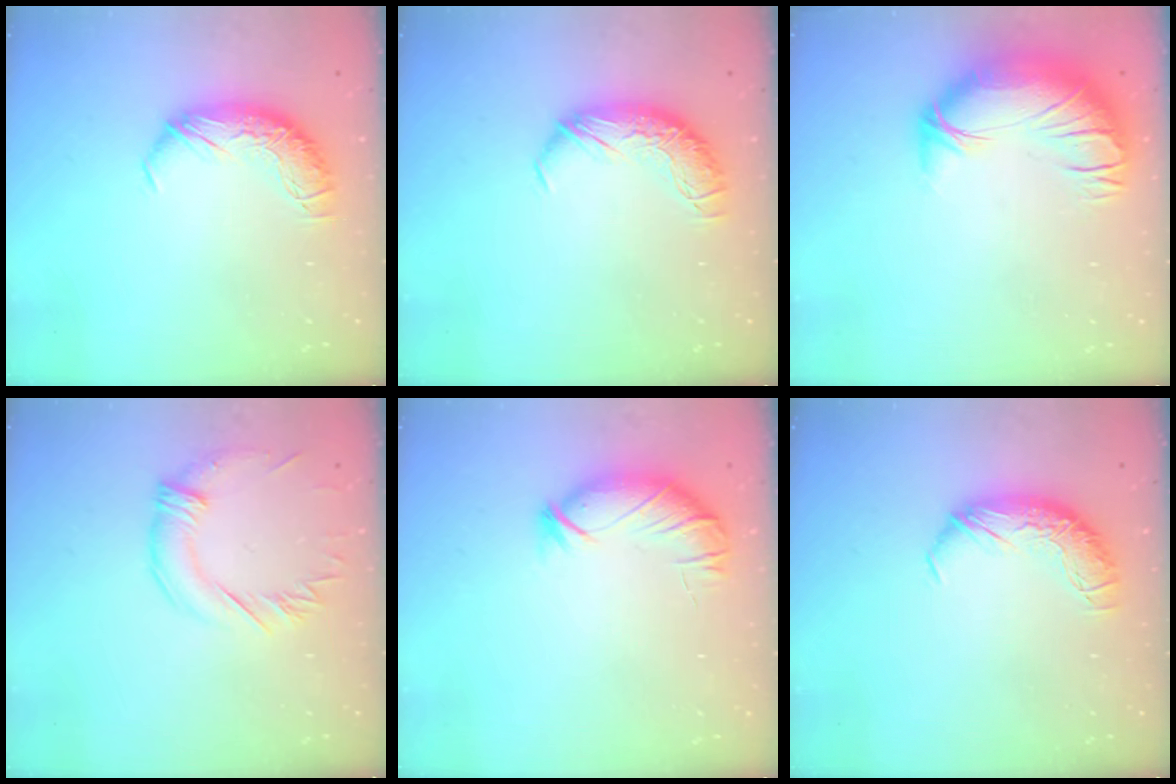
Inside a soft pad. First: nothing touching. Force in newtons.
{"total": 0.0}
{"total": 3.6, "press": 2.0, "slide": 3.1}
{"total": 1.3, "press": 0.3, "slide": 1.3}
{"total": 3.6, "press": 3.5, "slide": 1.0}
{"total": 0.0}